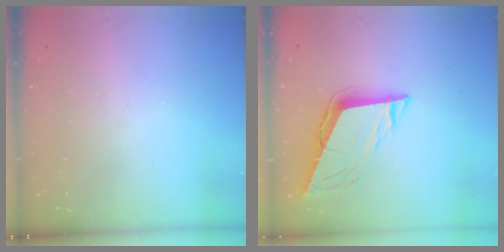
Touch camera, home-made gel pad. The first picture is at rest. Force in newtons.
{"total": 8.6, "press": 8.4, "slide": 1.9}